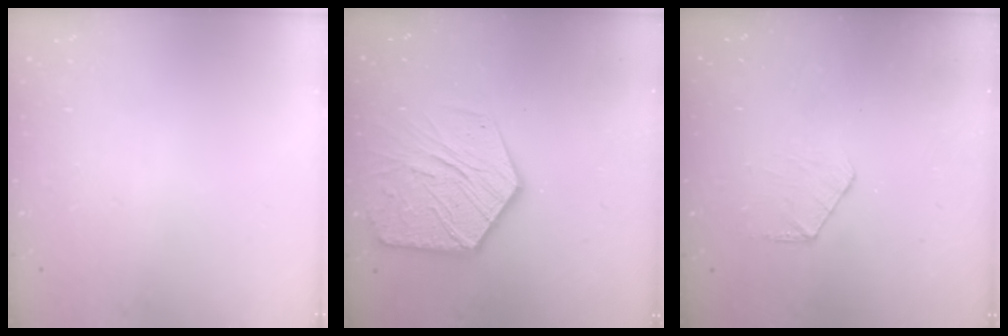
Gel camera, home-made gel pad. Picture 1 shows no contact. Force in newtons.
{"total": 17.0, "press": 16.9, "slide": 1.6}
{"total": 6.3, "press": 6.2, "slide": 0.7}